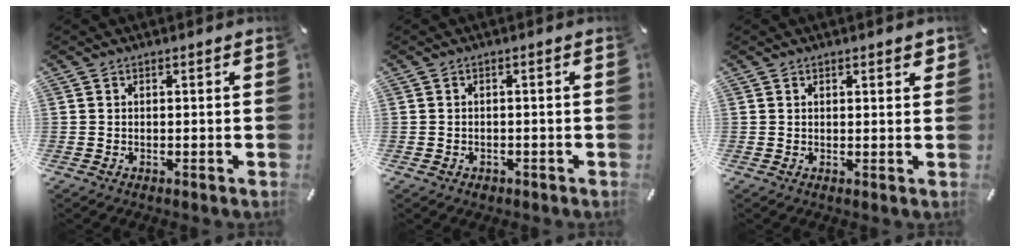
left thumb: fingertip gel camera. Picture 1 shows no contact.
{"total": 1.4, "force": [-0.6, 1.1, 0.4], "torque": [-0.010, 0.004, -0.015]}
{"total": 1.3, "force": [0.9, 0.5, 0.8], "torque": [-0.008, -0.003, 0.015]}